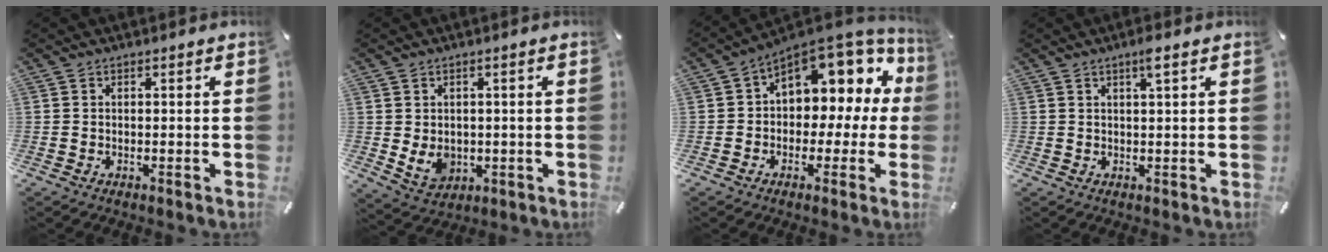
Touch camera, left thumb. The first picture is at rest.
{"total": 5.8, "force": [0.2, 5.1, 2.8], "torque": [-0.057, -0.005, 0.005]}
{"total": 9.8, "force": [4.5, 7.1, 5.1], "torque": [-0.064, -0.047, 0.079]}
{"total": 2.7, "force": [1.5, 0.0, 2.2], "torque": [-0.047, 0.000, 0.024]}